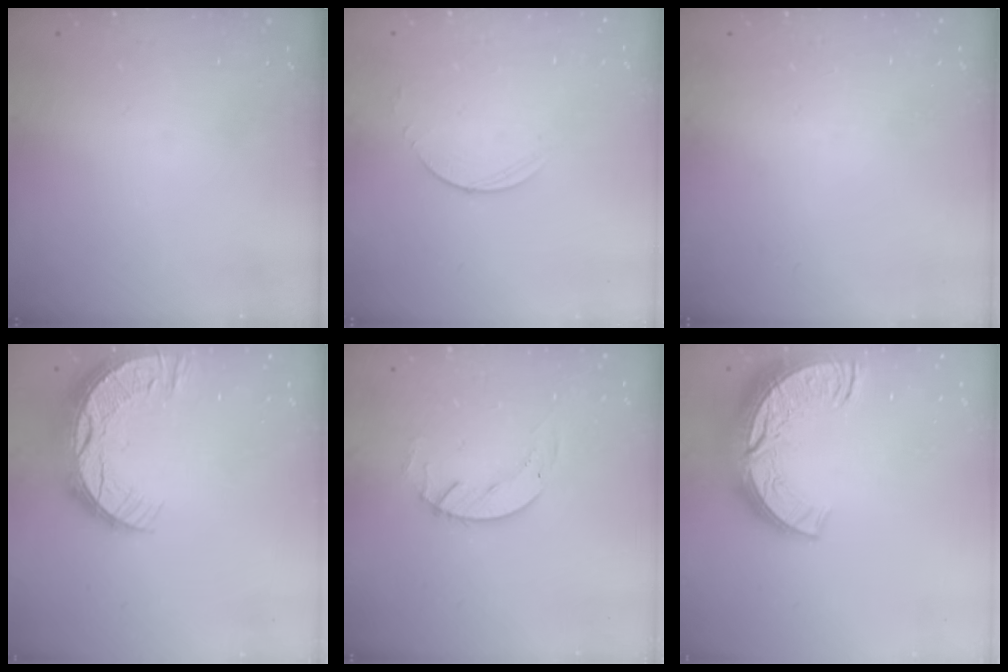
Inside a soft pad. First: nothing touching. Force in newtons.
{"total": 3.1, "press": 3.1, "slide": 0.3}
{"total": 0.0}
{"total": 14.2, "press": 14.2, "slide": 1.1}
{"total": 4.2, "press": 4.1, "slide": 0.4}
{"total": 17.4, "press": 17.3, "slide": 1.4}